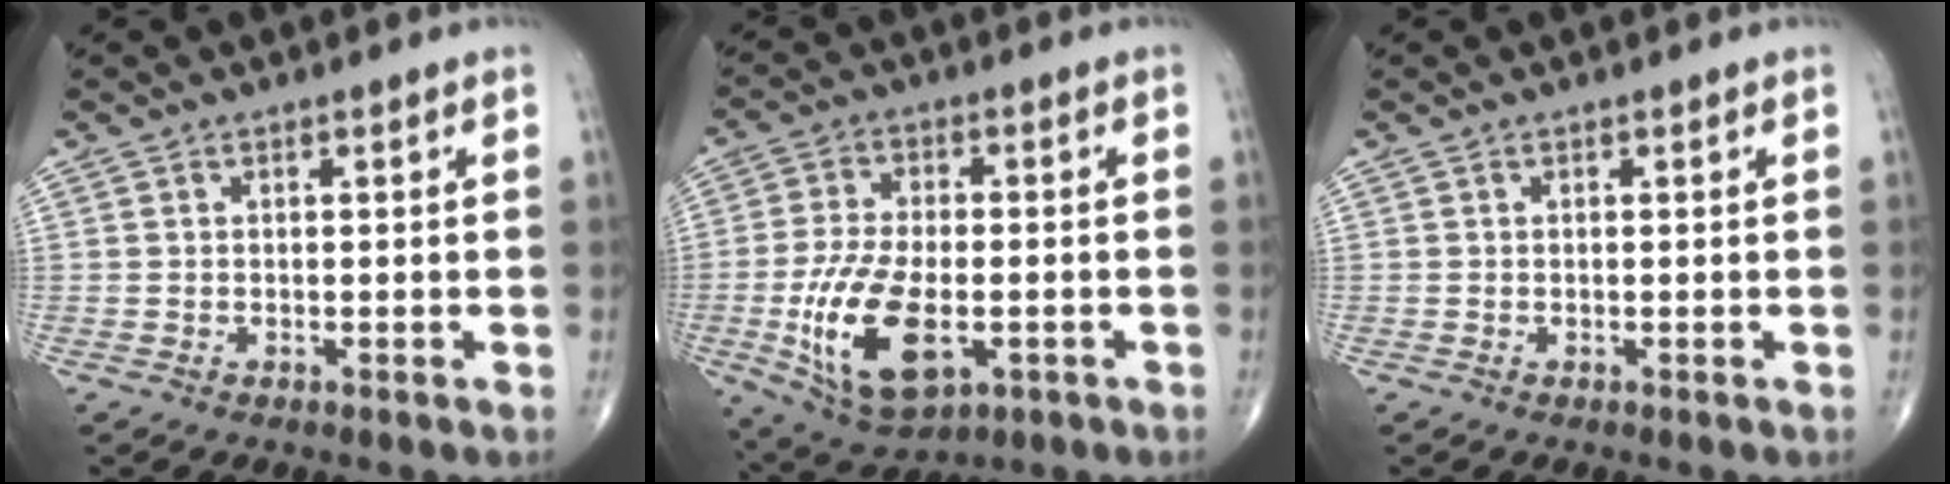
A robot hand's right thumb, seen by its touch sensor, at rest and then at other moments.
{"total": 15.5, "force": [-4.0, 7.9, 12.7], "torque": [-0.239, -0.001, -0.058]}
{"total": 0.0}